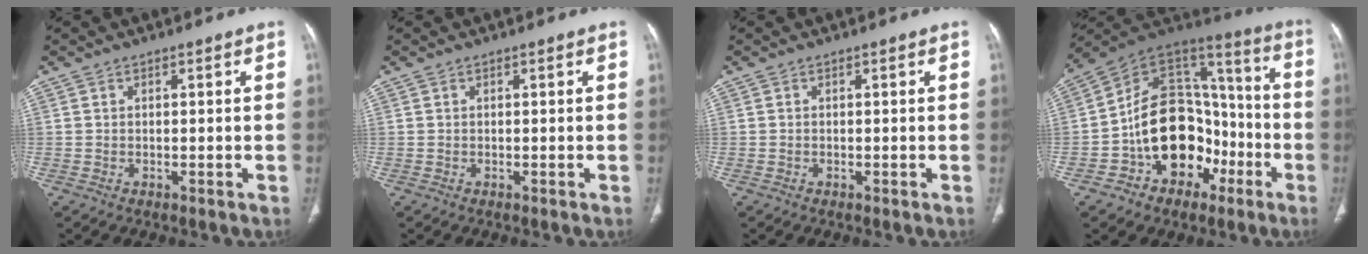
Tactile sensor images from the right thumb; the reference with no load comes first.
{"total": 0.0}
{"total": 0.0}
{"total": 21.7, "force": [-7.0, 15.3, 13.7], "torque": [-0.167, 0.082, -0.104]}